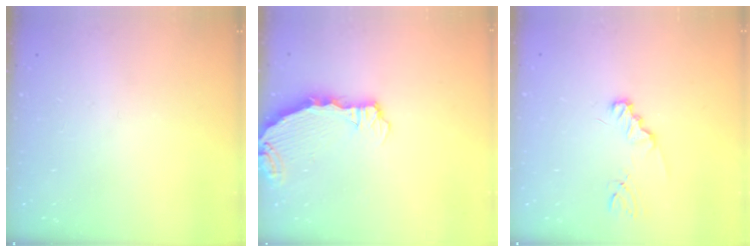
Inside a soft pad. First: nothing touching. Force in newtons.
{"total": 4.9, "press": 4.5, "slide": 1.7}
{"total": 1.8, "press": 1.8, "slide": 0.3}